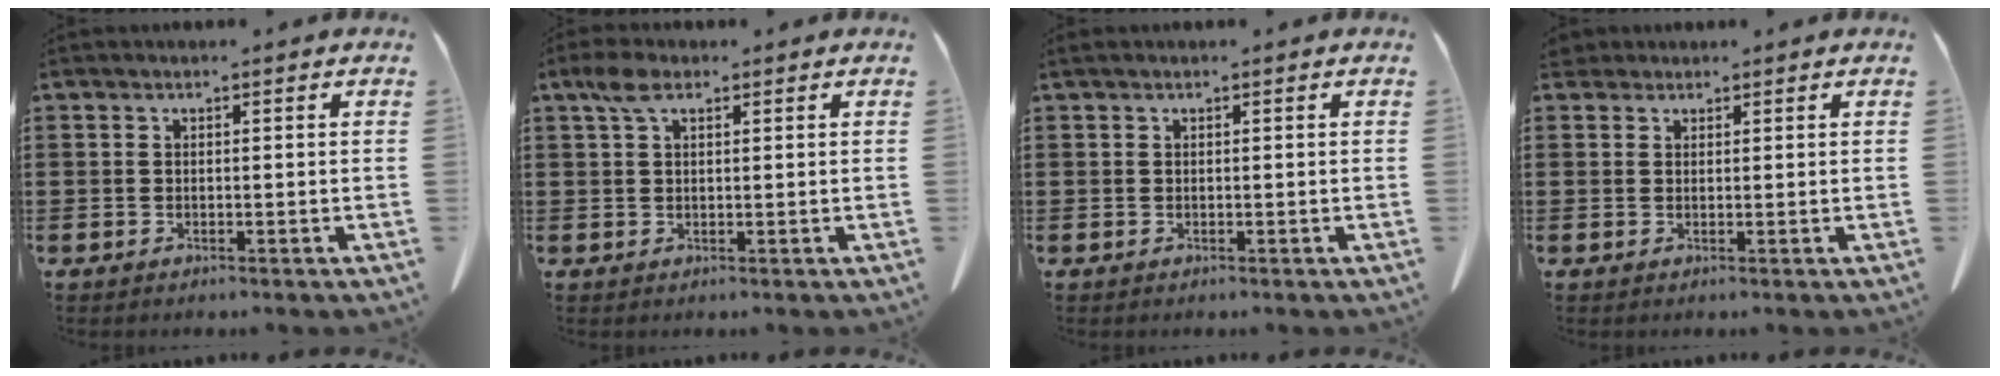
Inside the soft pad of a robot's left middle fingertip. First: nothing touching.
{"total": 3.5, "force": [1.7, 1.7, 2.5], "torque": [-0.057, 0.009, 0.030]}
{"total": 0.0}
{"total": 1.7, "force": [1.5, 0.8, 0.4], "torque": [-0.014, 0.006, 0.030]}